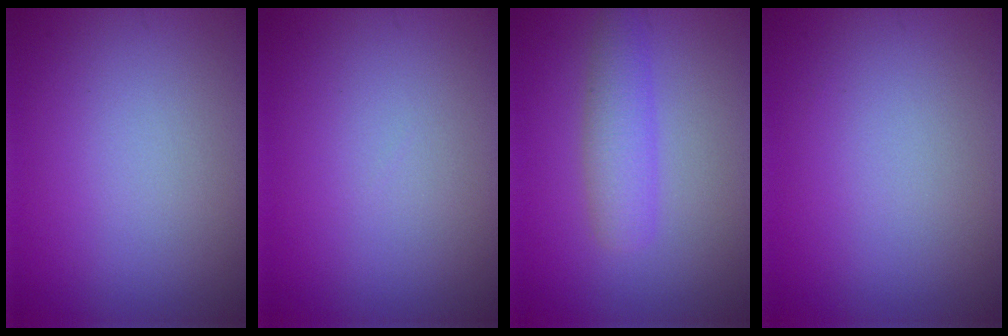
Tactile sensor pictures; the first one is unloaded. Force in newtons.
{"total": 0.0}
{"total": 2.8, "press": 2.8, "slide": 0.1}
{"total": 0.0}